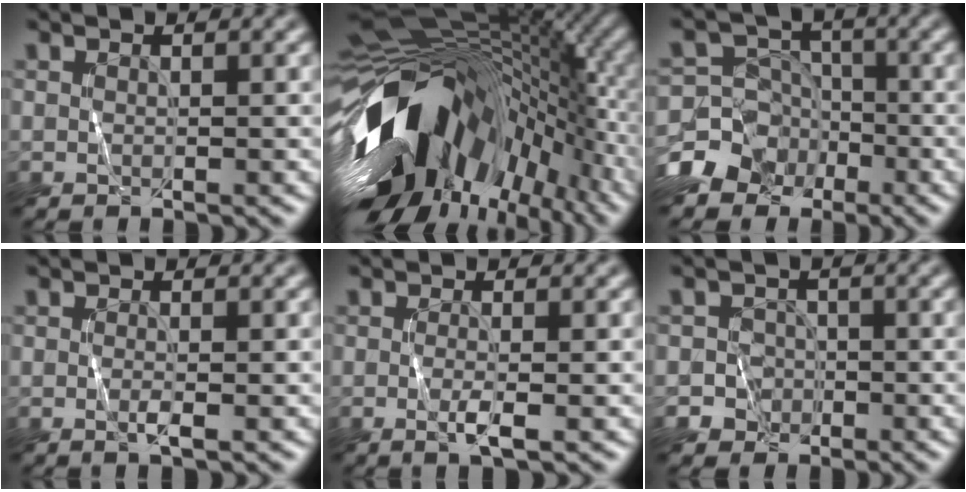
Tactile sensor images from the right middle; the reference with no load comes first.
{"total": 16.9, "force": [-6.3, 9.5, 12.4], "torque": [-0.220, -0.008, -0.119]}
{"total": 10.4, "force": [-5.8, 8.3, 2.1], "torque": [-0.043, -0.026, -0.124]}
{"total": 0.8, "force": [-0.3, -0.1, 0.7], "torque": [-0.018, -0.004, -0.008]}
{"total": 1.4, "force": [-0.5, 0.0, 1.4], "torque": [-0.030, -0.007, -0.012]}
{"total": 3.0, "force": [-1.6, 2.6, 0.0], "torque": [0.032, 0.003, -0.032]}